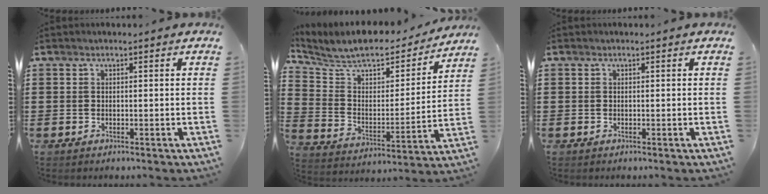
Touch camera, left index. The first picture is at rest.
{"total": 8.6, "force": [7.8, 2.5, 2.7], "torque": [-0.086, -0.055, 0.132]}
{"total": 0.0}